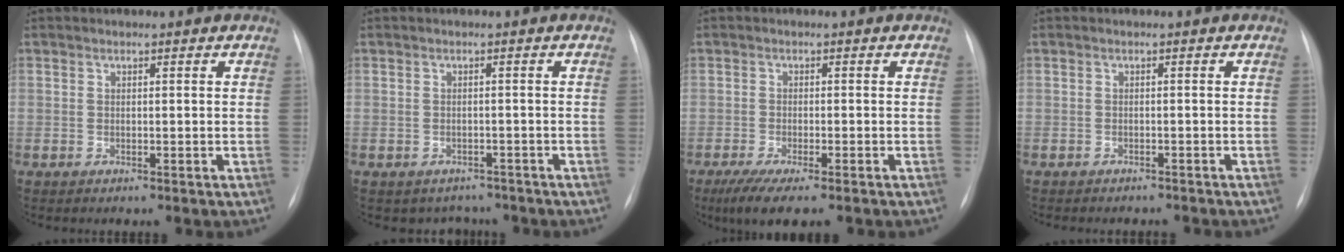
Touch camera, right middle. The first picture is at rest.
{"total": 3.8, "force": [-3.1, 2.1, -0.1], "torque": [0.006, 0.015, -0.039]}
{"total": 6.4, "force": [-4.5, 0.8, 4.4], "torque": [-0.074, -0.018, -0.071]}
{"total": 4.8, "force": [-4.4, 1.4, 1.4], "torque": [-0.013, 0.001, -0.050]}